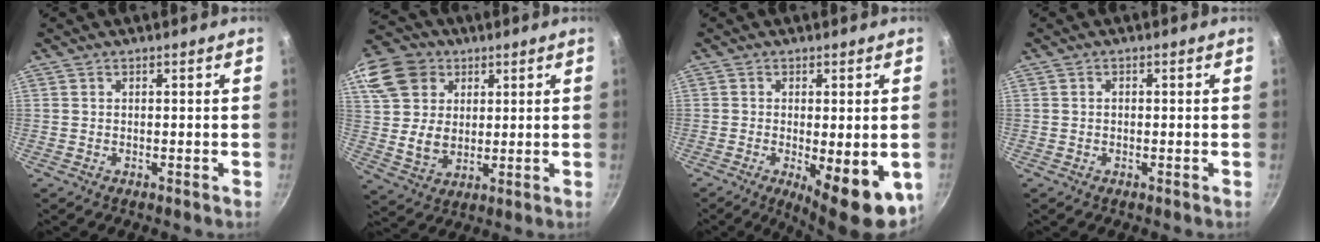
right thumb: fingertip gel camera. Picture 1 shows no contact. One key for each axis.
{"total": 20.6, "fx": 9.0, "fy": 15.9, "fz": 9.6, "tx": -0.219, "ty": 0.013, "tz": 0.170}
{"total": 12.4, "fx": -3.6, "fy": 4.0, "fz": 11.2, "tx": -0.136, "ty": -0.012, "tz": -0.037}
{"total": 0.8, "fx": 0.0, "fy": 0.5, "fz": 0.5, "tx": -0.008, "ty": 0.004, "tz": -0.001}